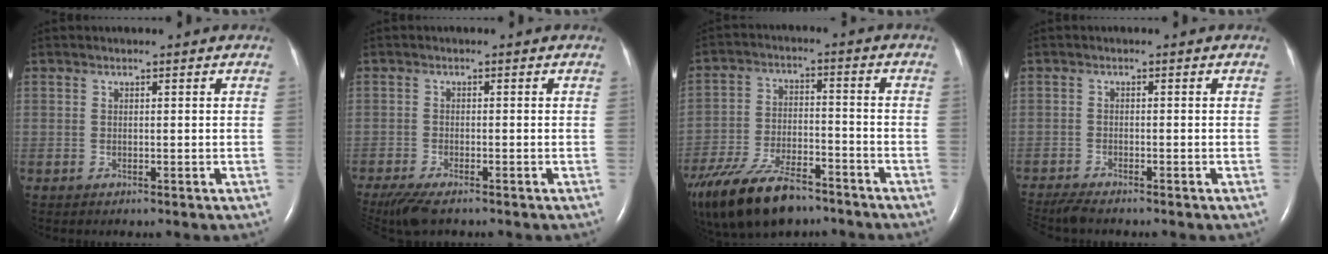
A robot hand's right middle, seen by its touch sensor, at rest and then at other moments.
{"total": 6.7, "force": [-5.3, 1.4, 3.9], "torque": [-0.074, -0.017, -0.090]}
{"total": 18.2, "force": [-13.5, 6.7, 10.1], "torque": [-0.228, -0.021, -0.236]}
{"total": 4.6, "force": [-4.2, 0.0, 1.8], "torque": [-0.035, -0.019, -0.075]}